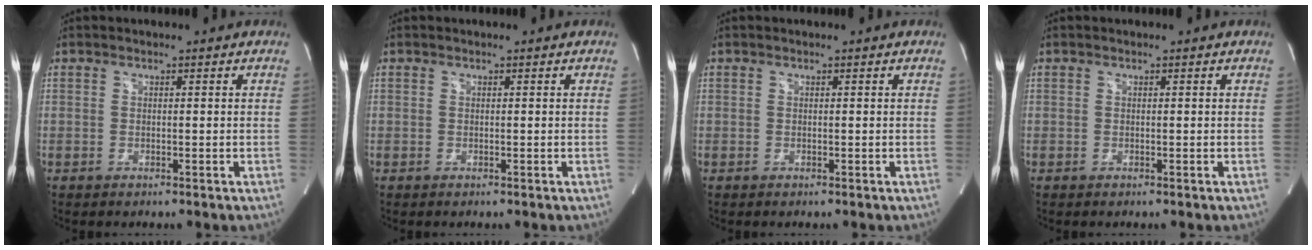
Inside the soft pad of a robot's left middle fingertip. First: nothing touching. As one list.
[{"total": 0.0}, {"total": 0.0}, {"total": 0.0}]